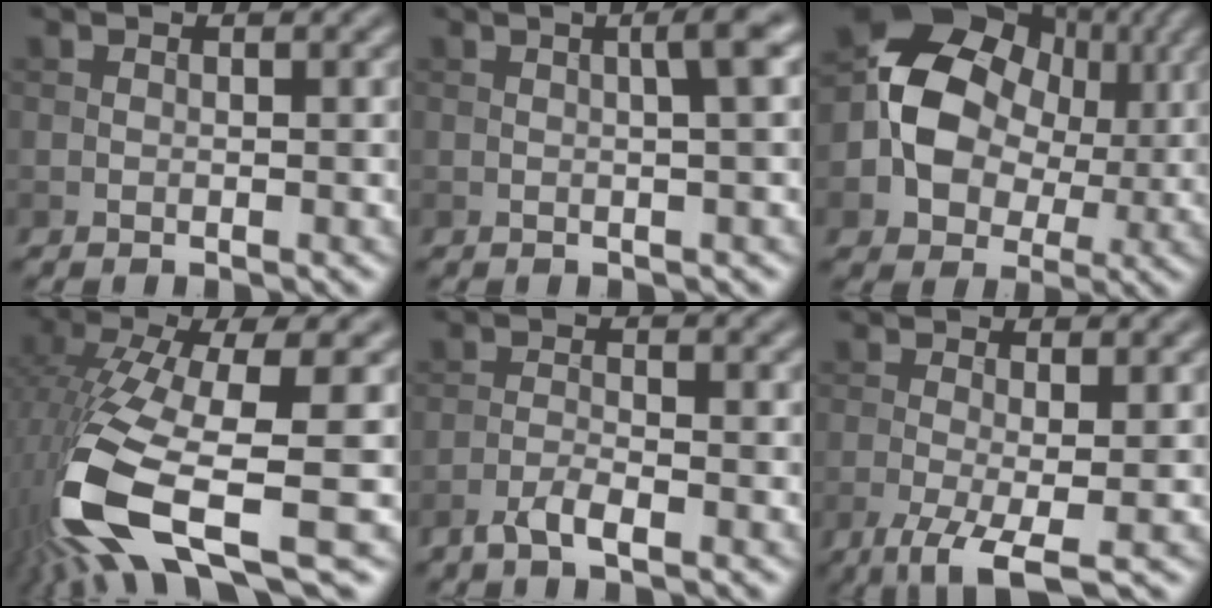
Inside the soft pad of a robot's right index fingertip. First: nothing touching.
{"total": 3.0, "force": [0.4, 0.5, 3.0], "torque": [-0.038, 0.011, 0.004]}
{"total": 10.6, "force": [0.1, 8.4, 6.5], "torque": [-0.103, 0.006, -0.014]}
{"total": 12.8, "force": [-4.6, 4.1, 11.2], "torque": [-0.246, -0.022, -0.081]}
{"total": 2.4, "force": [-1.7, 0.5, 1.6], "torque": [-0.035, 0.001, -0.038]}
{"total": 4.8, "force": [-2.1, 1.1, 4.2], "torque": [-0.084, -0.007, -0.043]}